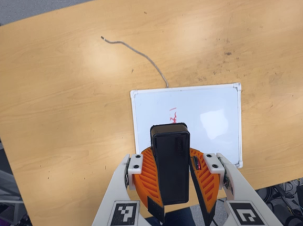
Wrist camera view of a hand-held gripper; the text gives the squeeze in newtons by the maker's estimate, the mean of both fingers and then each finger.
{"total": 11.0, "left": 10.9, "right": 11.1}